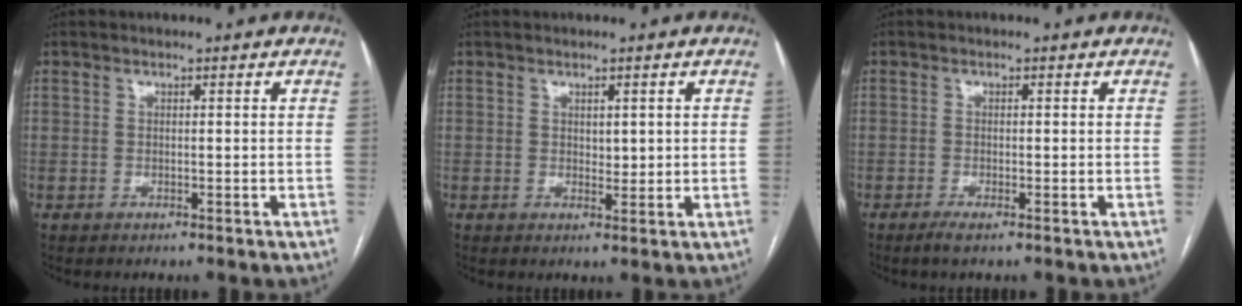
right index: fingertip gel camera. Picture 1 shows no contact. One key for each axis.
{"total": 0.9, "fx": 0.2, "fy": 0.2, "fz": 0.9, "tx": -0.015, "ty": 0.001, "tz": 0.004}
{"total": 1.7, "fx": -1.1, "fy": 0.0, "fz": 1.3, "tx": -0.025, "ty": -0.004, "tz": -0.021}